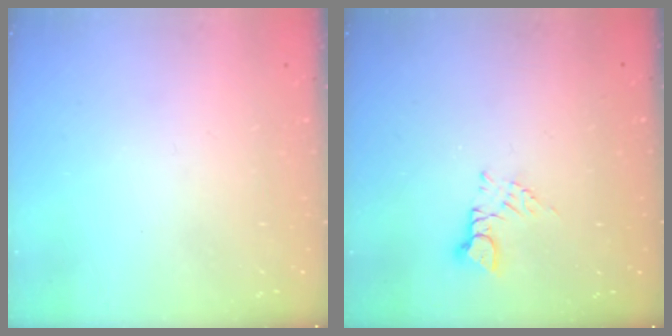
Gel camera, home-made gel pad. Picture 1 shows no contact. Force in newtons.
{"total": 3.0, "press": 3.0, "slide": 0.4}